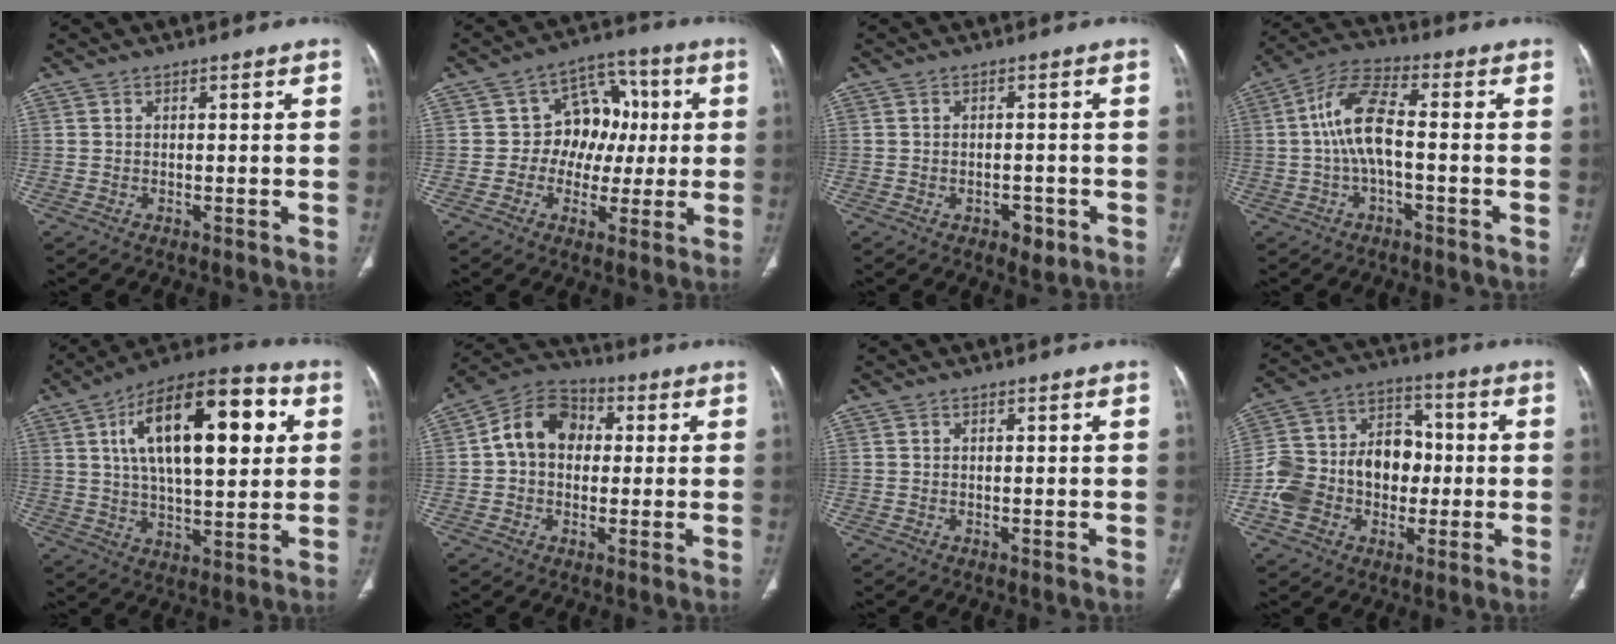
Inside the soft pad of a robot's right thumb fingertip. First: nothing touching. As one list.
[{"total": 11.0, "force": [0.4, 9.1, 6.0], "torque": [-0.032, 0.022, -0.001]}, {"total": 3.3, "force": [-1.4, 2.0, 2.2], "torque": [-0.021, 0.009, -0.012]}, {"total": 9.8, "force": [-0.8, 3.8, 9.1], "torque": [-0.194, 0.033, -0.020]}, {"total": 23.3, "force": [6.5, 10.2, 19.9], "torque": [-0.291, 0.006, 0.094]}, {"total": 11.2, "force": [1.2, 8.7, 6.8], "torque": [-0.097, 0.028, 0.007]}, {"total": 0.0}, {"total": 17.6, "force": [-2.3, 13.4, 11.3], "torque": [-0.163, 0.051, -0.038]}]